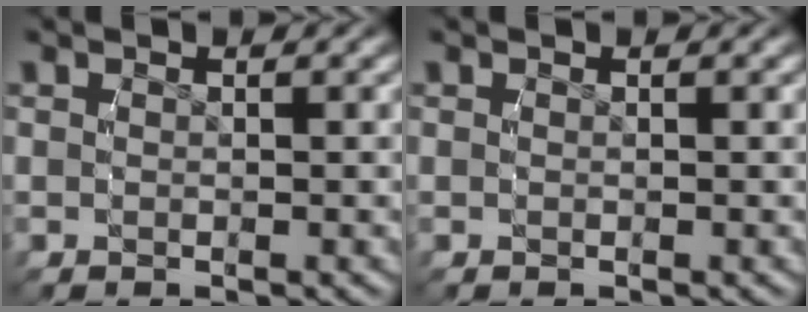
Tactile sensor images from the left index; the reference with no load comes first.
{"total": 0.0}